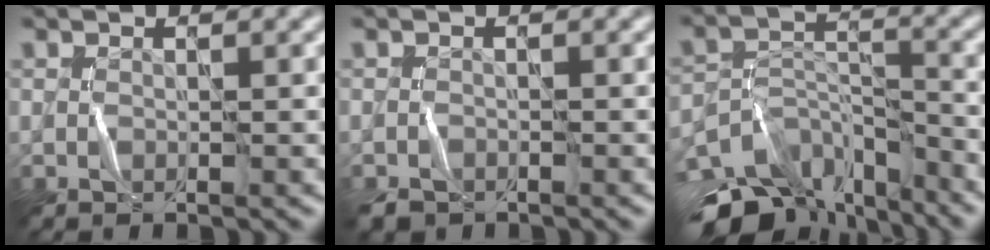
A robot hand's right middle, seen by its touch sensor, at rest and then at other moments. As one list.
[{"total": 1.3, "force": [-1.1, 0.7, 0.2], "torque": [-0.002, -0.002, -0.023]}, {"total": 11.0, "force": [-8.8, 5.1, 4.4], "torque": [-0.083, 0.002, -0.143]}]